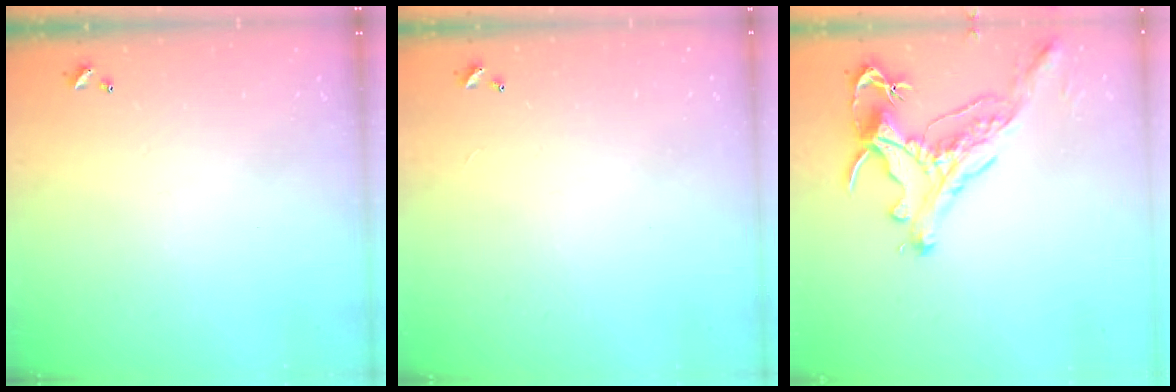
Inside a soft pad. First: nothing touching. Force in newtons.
{"total": 2.8, "press": 2.8, "slide": 0.3}
{"total": 1.2, "press": 0.9, "slide": 0.9}